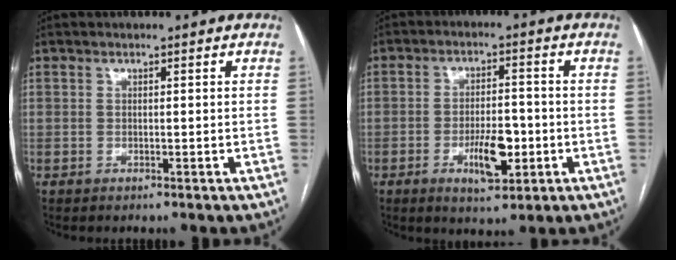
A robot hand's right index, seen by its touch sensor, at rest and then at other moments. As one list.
[{"total": 7.2, "force": [-2.3, 2.6, 6.3], "torque": [-0.107, -0.001, -0.032]}]